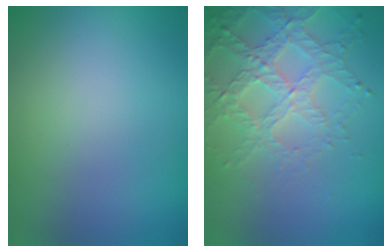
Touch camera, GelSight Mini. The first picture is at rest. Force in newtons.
{"total": 3.9, "press": 3.7, "slide": 1.3}